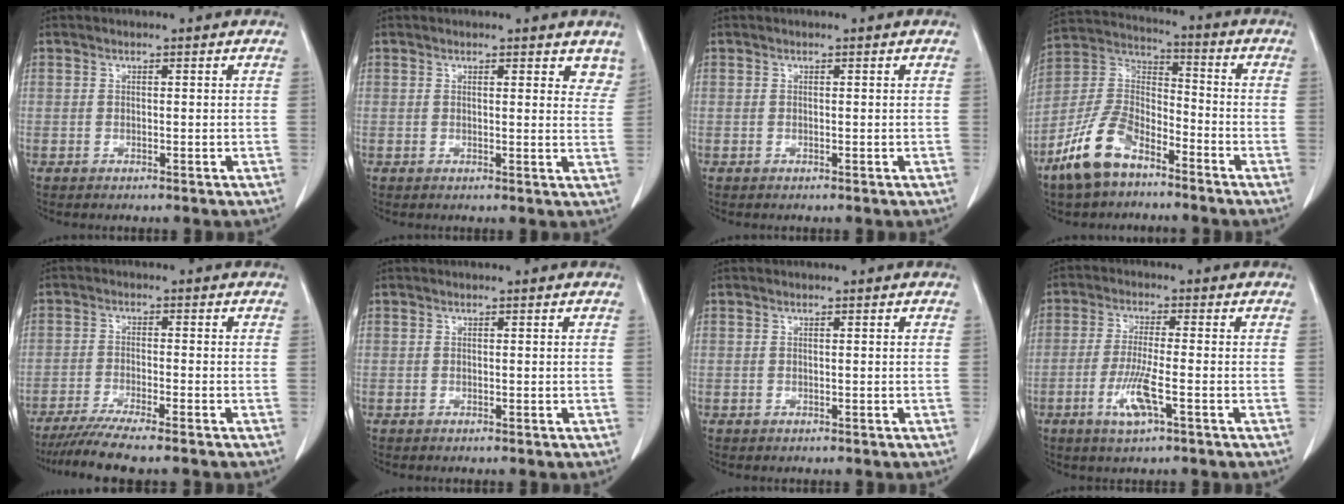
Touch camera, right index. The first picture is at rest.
{"total": 5.4, "force": [4.7, 1.6, 2.2], "torque": [-0.004, -0.012, 0.042]}
{"total": 0.0}
{"total": 12.3, "force": [-8.3, 5.4, 7.3], "torque": [-0.163, 0.005, -0.166]}
{"total": 7.7, "force": [-6.4, -0.4, 4.3], "torque": [-0.059, -0.020, -0.103]}
{"total": 0.0}
{"total": 0.0}
{"total": 6.2, "force": [-2.4, 0.5, 5.7], "torque": [-0.116, -0.012, -0.046]}